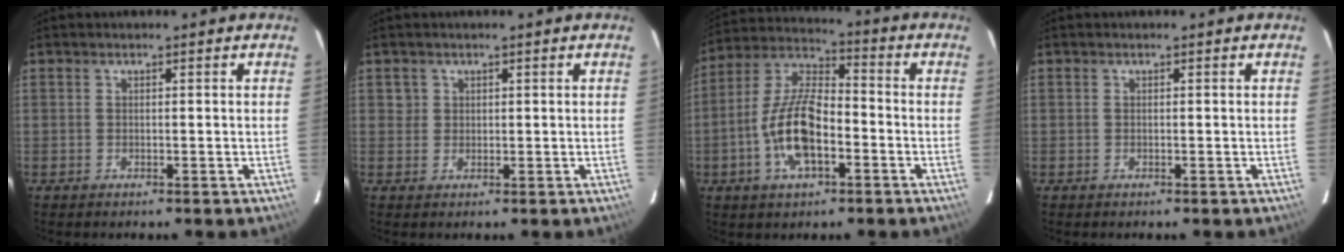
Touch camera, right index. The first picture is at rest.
{"total": 1.6, "force": [0.5, 1.5, 0.0], "torque": [0.008, 0.008, 0.008]}
{"total": 13.2, "force": [-4.3, 5.6, 11.2], "torque": [-0.236, 0.005, -0.082]}
{"total": 0.0}